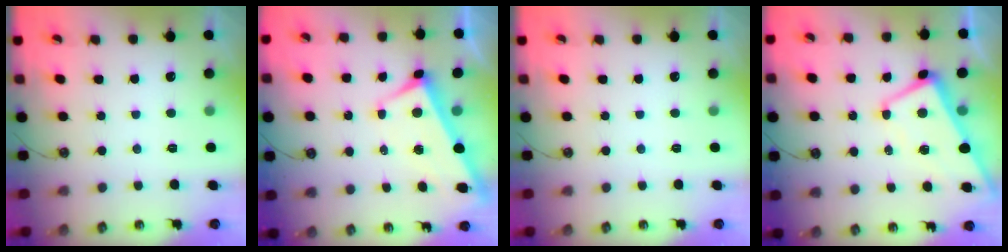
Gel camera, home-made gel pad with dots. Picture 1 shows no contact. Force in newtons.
{"total": 2.8, "press": 2.7, "slide": 0.9}
{"total": 0.0}
{"total": 1.2, "press": 1.0, "slide": 0.7}